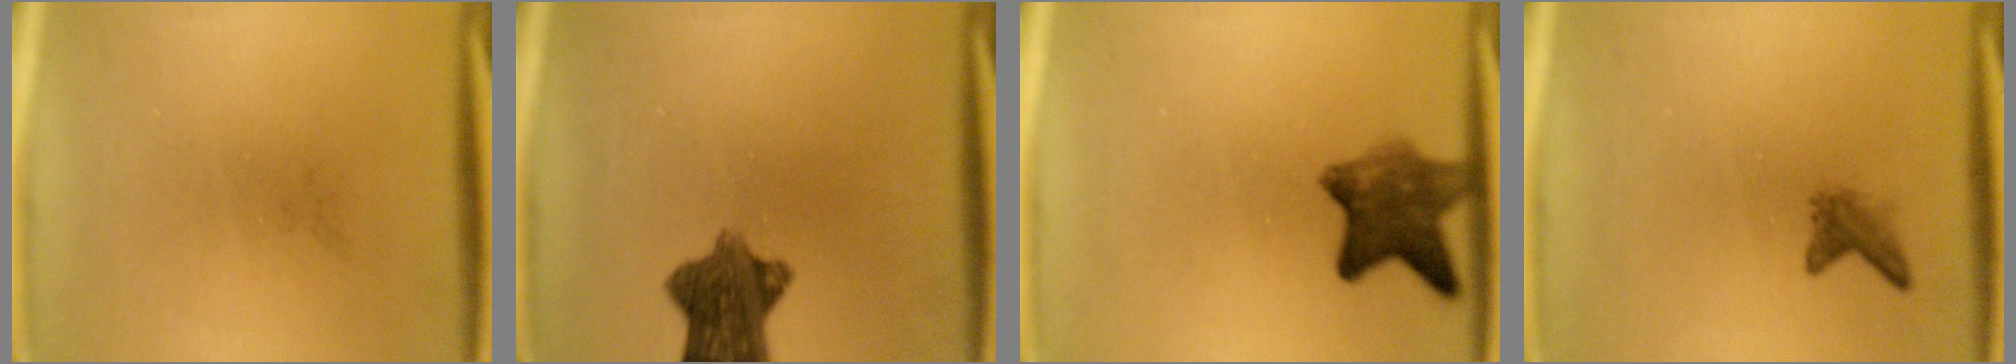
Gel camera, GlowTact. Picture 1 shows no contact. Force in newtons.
{"total": 8.7}
{"total": 6.8}
{"total": 1.7}